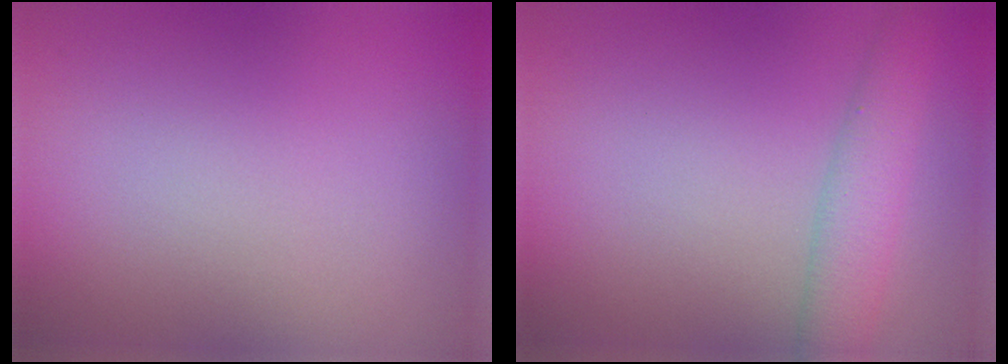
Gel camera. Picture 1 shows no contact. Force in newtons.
{"total": 3.7, "press": 3.7, "slide": 0.2}